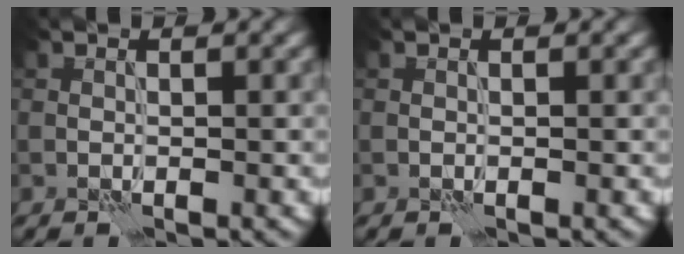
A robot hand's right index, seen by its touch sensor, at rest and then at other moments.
{"total": 0.0}